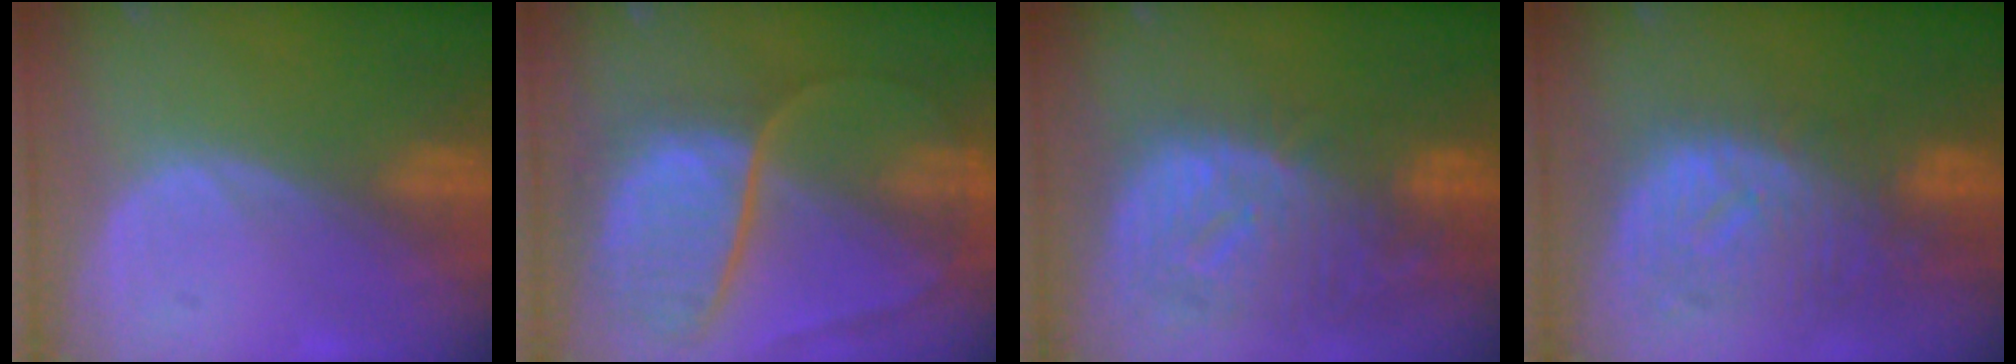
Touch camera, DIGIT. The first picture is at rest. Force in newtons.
{"total": 10.7, "press": 9.0, "slide": 5.9}
{"total": 12.5, "press": 10.9, "slide": 6.2}
{"total": 10.8, "press": 9.6, "slide": 5.0}